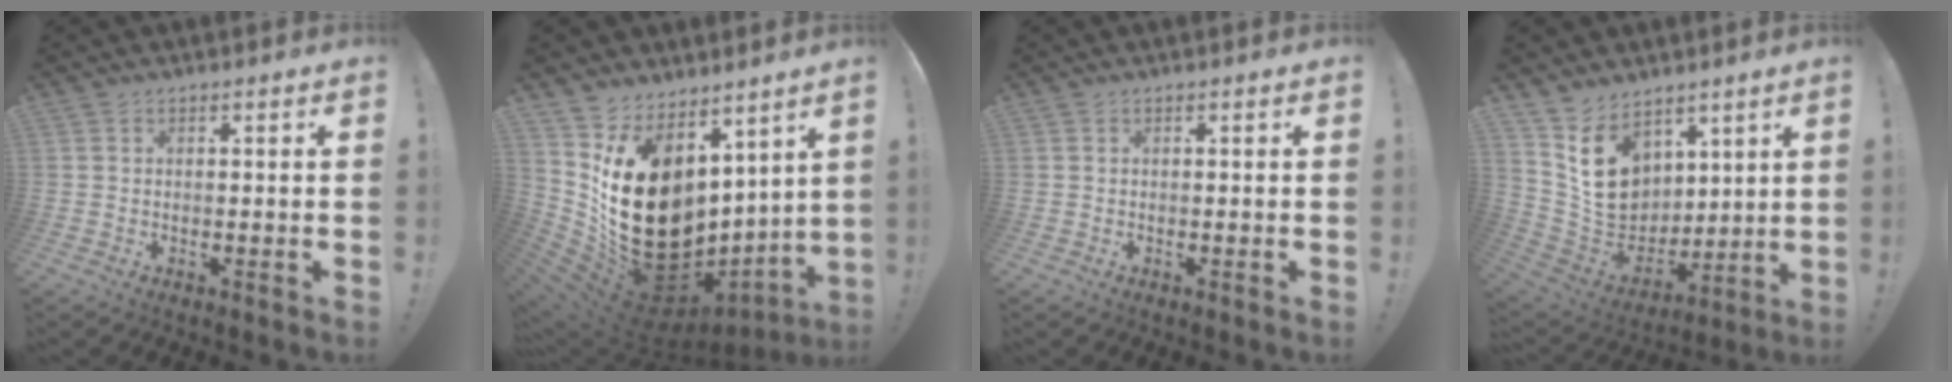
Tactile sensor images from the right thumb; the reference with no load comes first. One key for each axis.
{"total": 23.4, "fx": 1.4, "fy": 17.2, "fz": 15.8, "tx": -0.294, "ty": -0.027, "tz": 0.064}
{"total": 0.0}
{"total": 14.6, "fx": 7.7, "fy": 10.6, "fz": 6.4, "tx": -0.104, "ty": -0.055, "tz": 0.153}